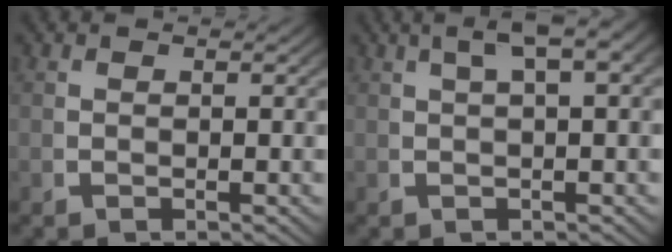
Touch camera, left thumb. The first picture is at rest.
{"total": 5.6, "force": [2.6, 1.9, 4.6], "torque": [-0.058, 0.030, 0.032]}